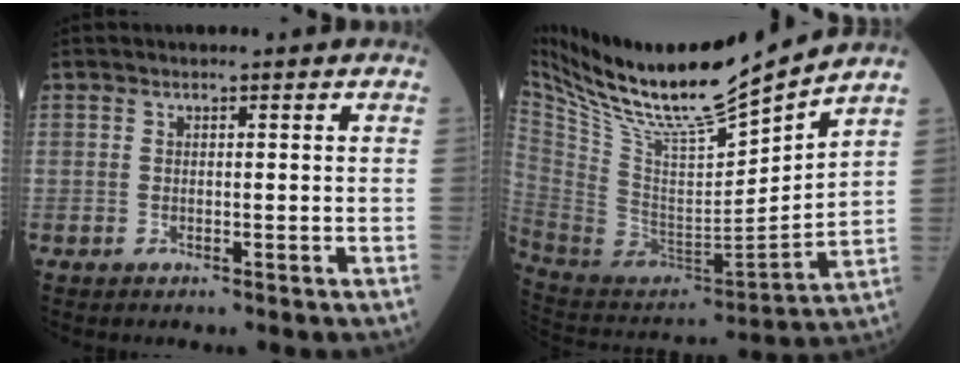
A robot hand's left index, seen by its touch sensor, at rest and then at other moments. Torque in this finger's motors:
{"motor_torque": [0.93, -1.21, 0.10, 0.03]}